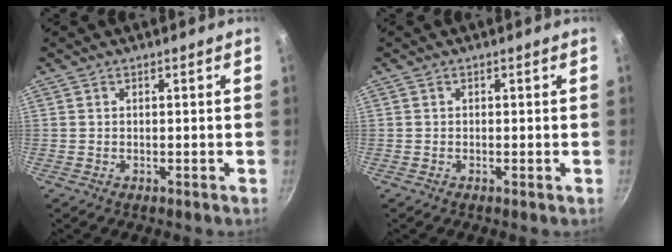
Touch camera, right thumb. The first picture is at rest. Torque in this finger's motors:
{"motor_torque": [-0.31, -0.17, 0.17, -0.07, -0.01]}